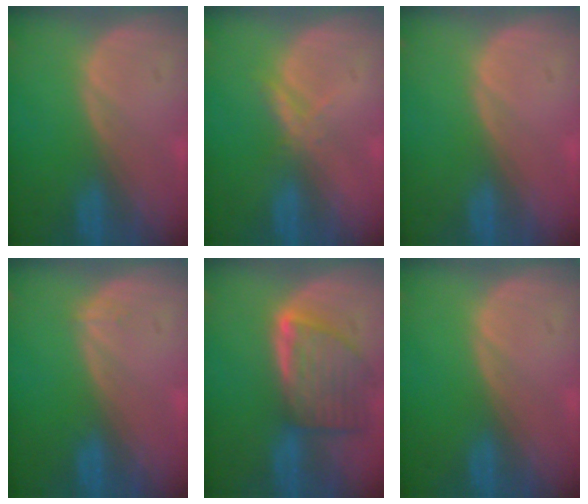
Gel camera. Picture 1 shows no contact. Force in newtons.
{"total": 2.1, "press": 2.1, "slide": 0.2}
{"total": 0.6, "press": 0.2, "slide": 0.5}
{"total": 0.5, "press": 0.5, "slide": 0.2}
{"total": 8.1, "press": 7.4, "slide": 3.3}
{"total": 0.0}